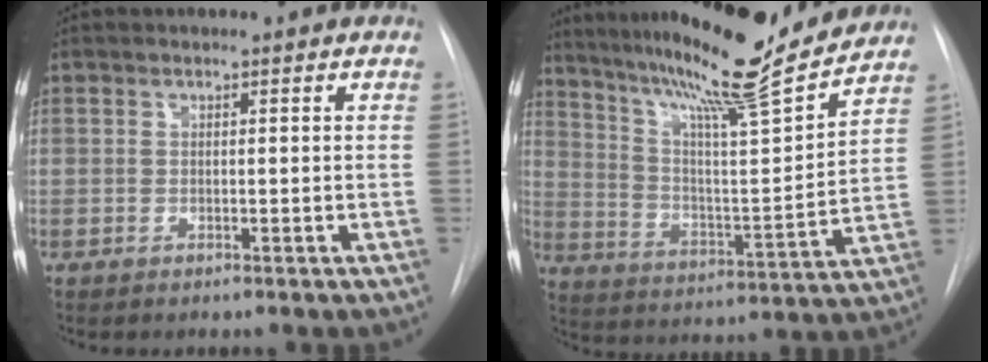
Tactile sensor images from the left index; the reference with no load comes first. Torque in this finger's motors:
{"motor_torque": [1.05, -1.09, 0.42, 0.17]}